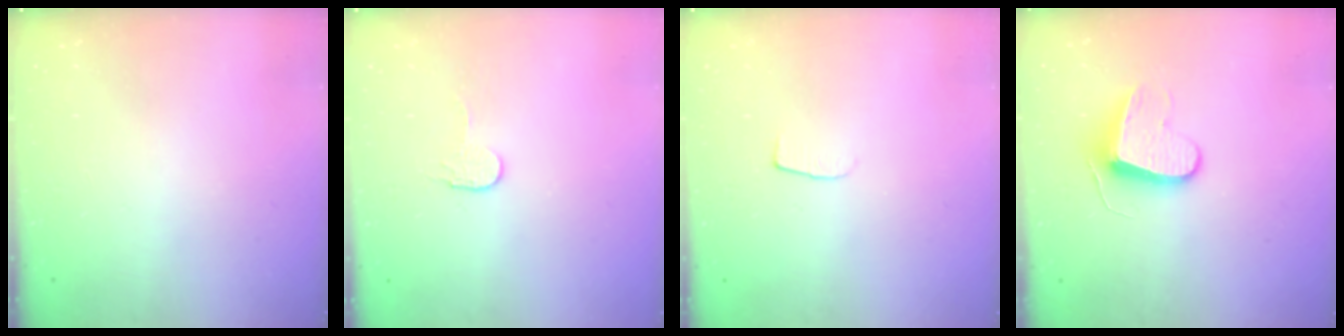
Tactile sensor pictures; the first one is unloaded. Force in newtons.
{"total": 3.5, "press": 3.5, "slide": 0.2}
{"total": 4.3, "press": 4.3, "slide": 0.4}
{"total": 9.4, "press": 9.4, "slide": 0.9}